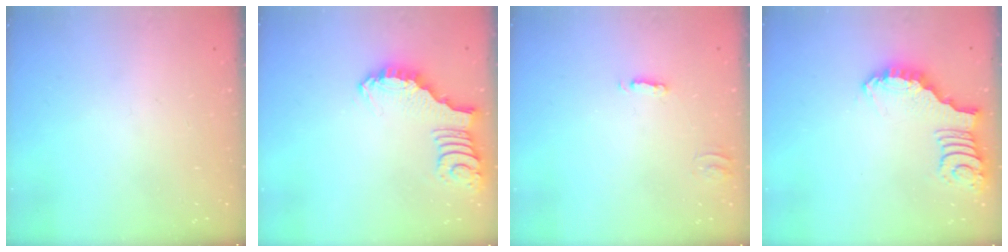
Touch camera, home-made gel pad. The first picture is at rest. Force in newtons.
{"total": 2.1, "press": 2.1, "slide": 0.4}
{"total": 2.5, "press": 2.5, "slide": 0.2}
{"total": 2.9, "press": 2.9, "slide": 0.1}